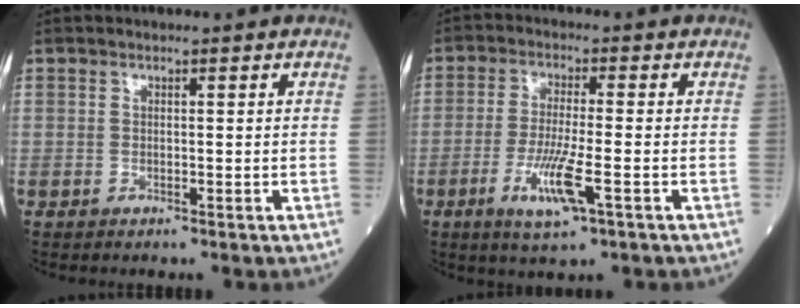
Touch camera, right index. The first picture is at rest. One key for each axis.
{"total": 7.7, "fx": -2.9, "fy": 0.4, "fz": 7.1, "tx": -0.142, "ty": -0.018, "tz": -0.052}